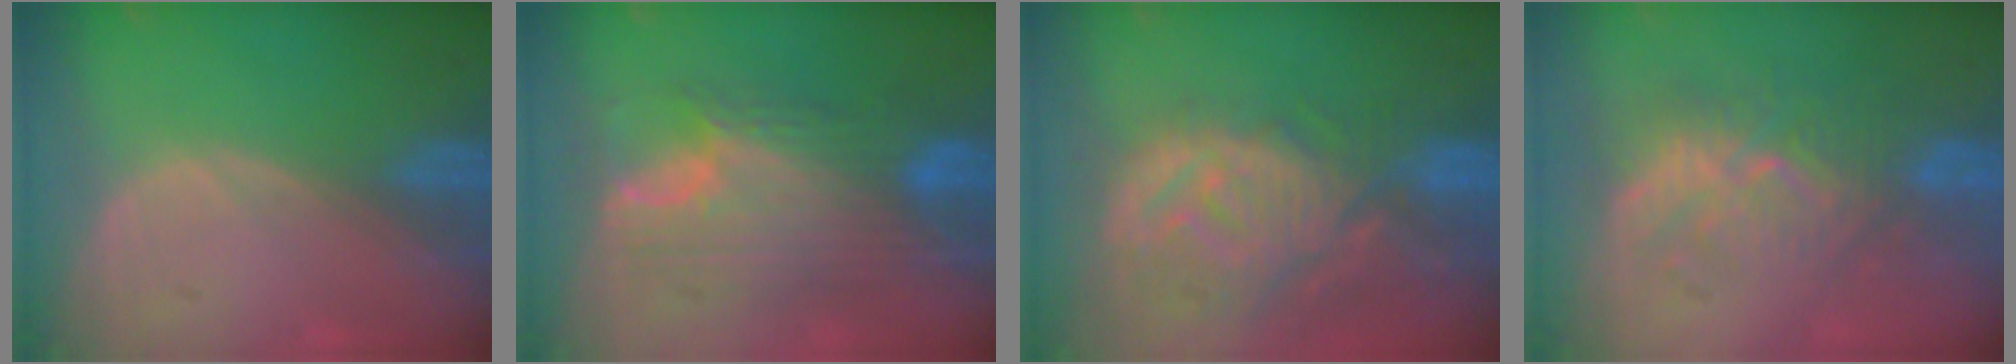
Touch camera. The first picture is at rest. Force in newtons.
{"total": 11.1, "press": 11.1, "slide": 1.1}
{"total": 12.5, "press": 11.1, "slide": 5.7}
{"total": 8.8, "press": 8.5, "slide": 2.4}